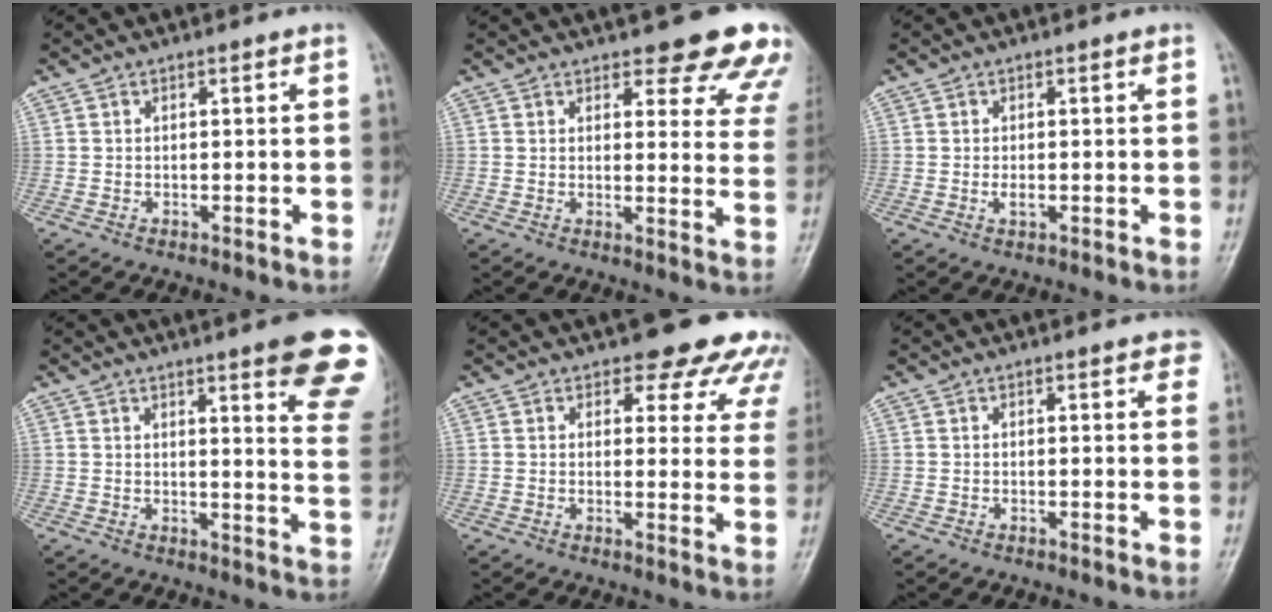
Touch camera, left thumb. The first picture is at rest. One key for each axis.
{"total": 14.6, "fx": 12.1, "fy": 4.8, "fz": 6.7, "tx": -0.025, "ty": -0.063, "tz": 0.117}
{"total": 1.4, "fx": -0.3, "fy": 0.8, "fz": 1.2, "tx": -0.018, "ty": 0.000, "tz": -0.005}
{"total": 14.8, "fx": 9.2, "fy": 2.1, "fz": 11.4, "tx": -0.113, "ty": -0.048, "tz": 0.097}
{"total": 13.1, "fx": 10.8, "fy": 5.1, "fz": 5.3, "tx": -0.001, "ty": -0.056, "tz": 0.102}
{"total": 3.9, "fx": 2.6, "fy": 1.5, "fz": 2.4, "tx": -0.005, "ty": -0.001, "tz": 0.021}